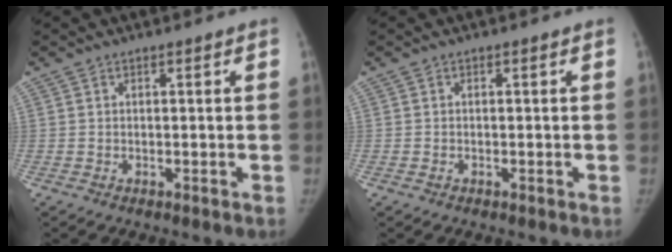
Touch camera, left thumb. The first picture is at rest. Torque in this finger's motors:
{"motor_torque": [-0.26, -0.06, 0.23, -0.24, -0.05]}